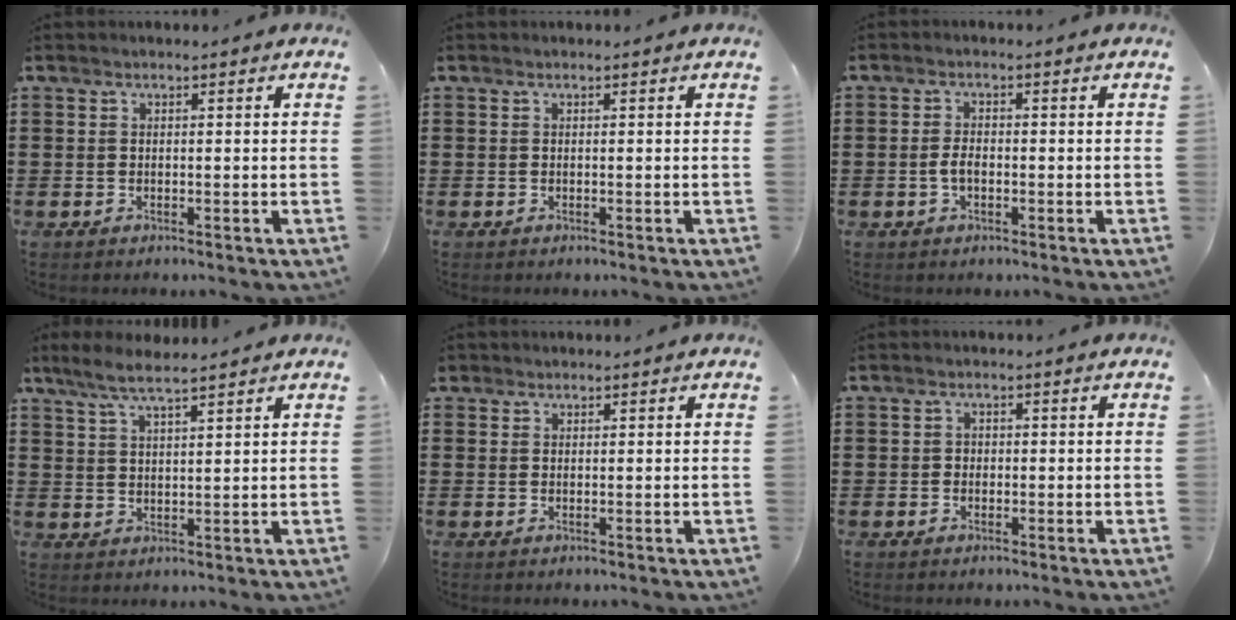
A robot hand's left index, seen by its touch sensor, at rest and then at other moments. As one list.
[{"total": 0.0}, {"total": 2.5, "force": [-0.5, 1.1, 2.2], "torque": [-0.057, -0.005, -0.014]}, {"total": 5.2, "force": [4.2, 0.6, 2.9], "torque": [-0.067, -0.004, 0.078]}, {"total": 0.8, "force": [0.6, 0.6, 0.1], "torque": [-0.006, 0.004, 0.012]}, {"total": 1.0, "force": [-0.4, 0.9, 0.3], "torque": [-0.008, 0.003, -0.009]}]